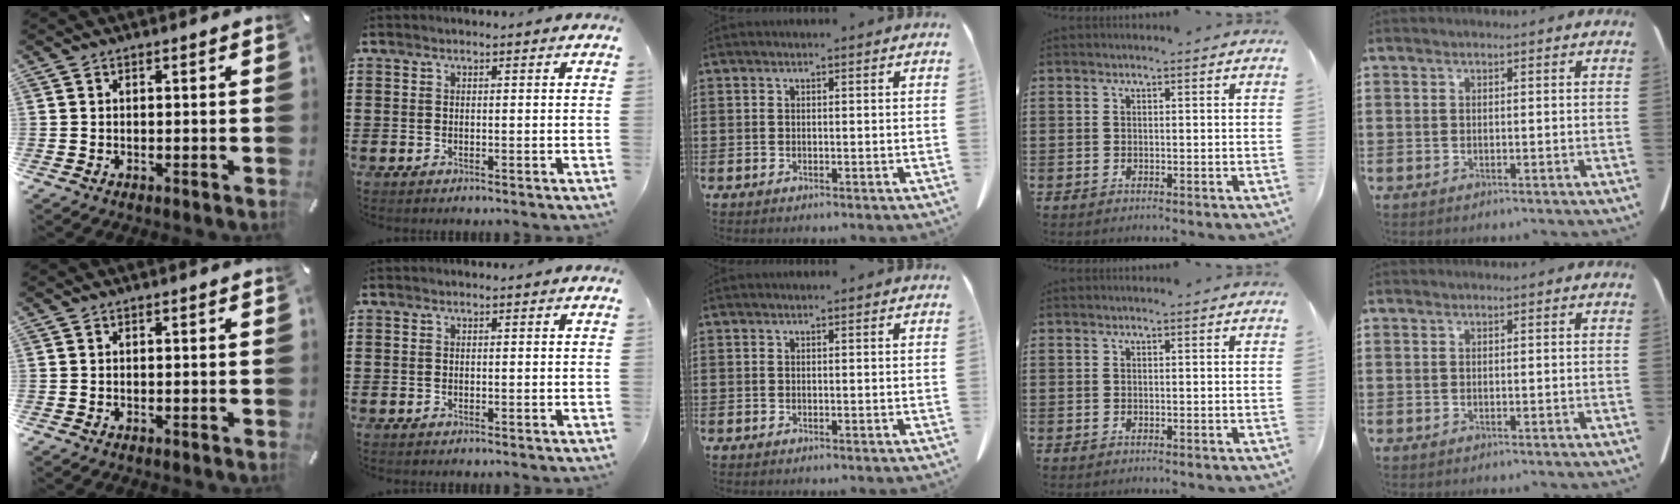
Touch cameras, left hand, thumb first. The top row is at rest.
{}